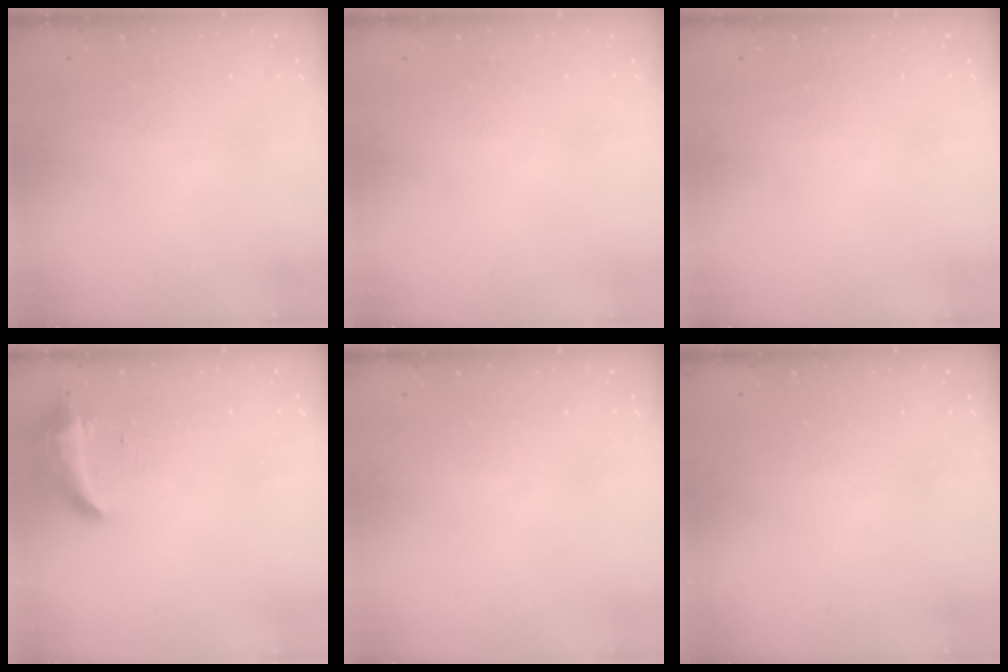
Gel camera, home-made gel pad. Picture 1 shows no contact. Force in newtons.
{"total": 0.0}
{"total": 0.0}
{"total": 8.3, "press": 8.3, "slide": 0.1}
{"total": 0.0}
{"total": 0.0}